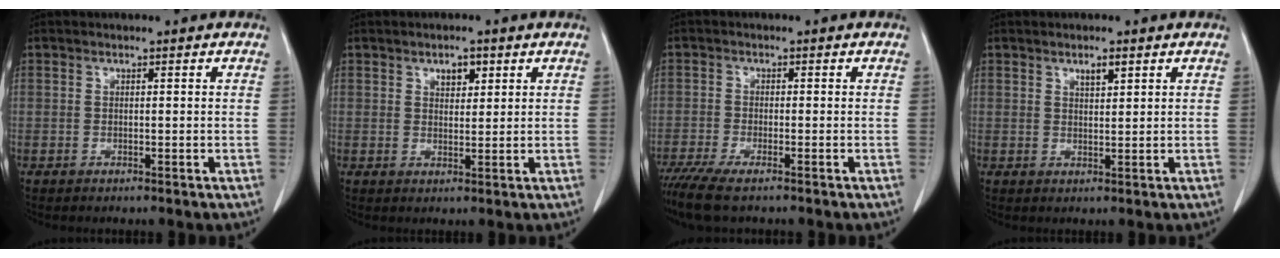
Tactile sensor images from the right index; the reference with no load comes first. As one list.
[{"total": 2.8, "force": [1.6, 1.4, 1.8], "torque": [-0.025, -0.003, 0.027]}, {"total": 5.9, "force": [-4.4, 0.7, 3.8], "torque": [-0.067, -0.015, -0.079]}, {"total": 2.1, "force": [1.4, 0.6, 1.4], "torque": [-0.025, -0.003, 0.025]}]